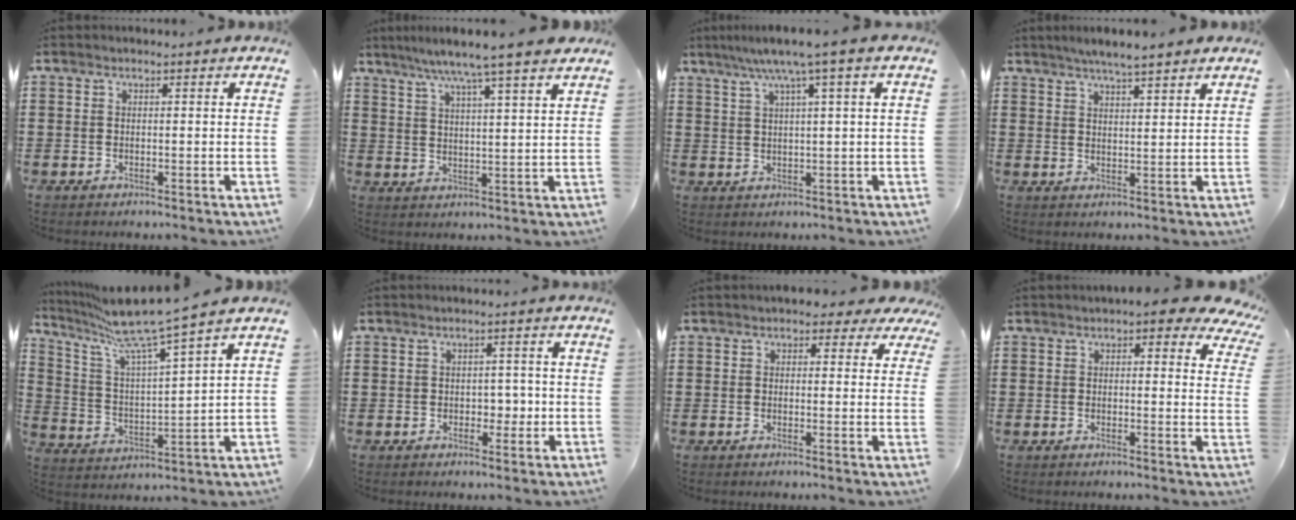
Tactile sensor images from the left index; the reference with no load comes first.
{"total": 6.8, "force": [5.4, -0.8, 3.9], "torque": [-0.092, -0.021, 0.091]}
{"total": 5.6, "force": [3.1, -0.4, 4.6], "torque": [-0.099, -0.001, 0.048]}
{"total": 3.8, "force": [3.5, 0.1, 1.6], "torque": [-0.041, -0.004, 0.061]}
{"total": 9.2, "force": [7.7, -0.1, 5.0], "torque": [-0.129, -0.049, 0.126]}
{"total": 2.7, "force": [-0.3, 2.0, 1.9], "torque": [-0.033, 0.003, -0.012]}
{"total": 2.4, "force": [1.5, 1.5, 1.2], "torque": [-0.016, 0.003, 0.022]}
{"total": 3.5, "force": [2.5, 1.2, 2.1], "torque": [-0.035, -0.008, 0.040]}